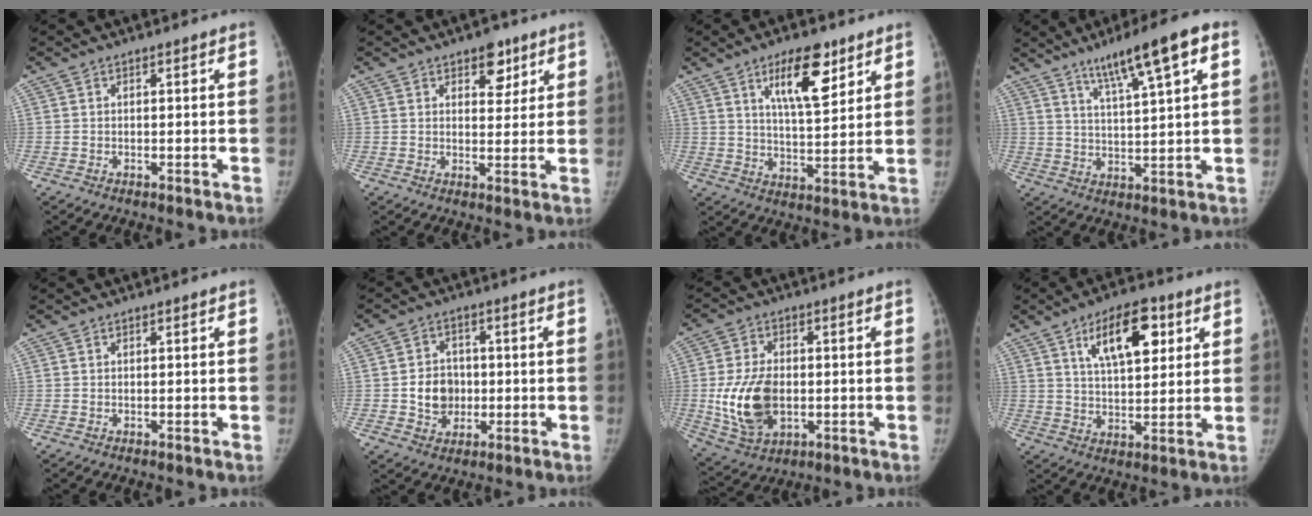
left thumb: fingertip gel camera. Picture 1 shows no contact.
{"total": 5.5, "force": [3.3, 3.2, 3.0], "torque": [-0.009, -0.017, 0.043]}
{"total": 11.7, "force": [6.5, 4.2, 8.7], "torque": [-0.118, -0.040, 0.111]}
{"total": 11.9, "force": [6.2, 1.4, 10.0], "torque": [-0.160, -0.010, 0.101]}
{"total": 0.0}
{"total": 7.3, "force": [-0.7, 6.4, 3.6], "torque": [-0.024, 0.009, -0.013]}
{"total": 13.3, "force": [-1.3, 8.7, 9.9], "torque": [-0.172, -0.002, -0.013]}
{"total": 12.9, "force": [5.5, 6.0, 10.0], "torque": [-0.129, -0.016, 0.093]}